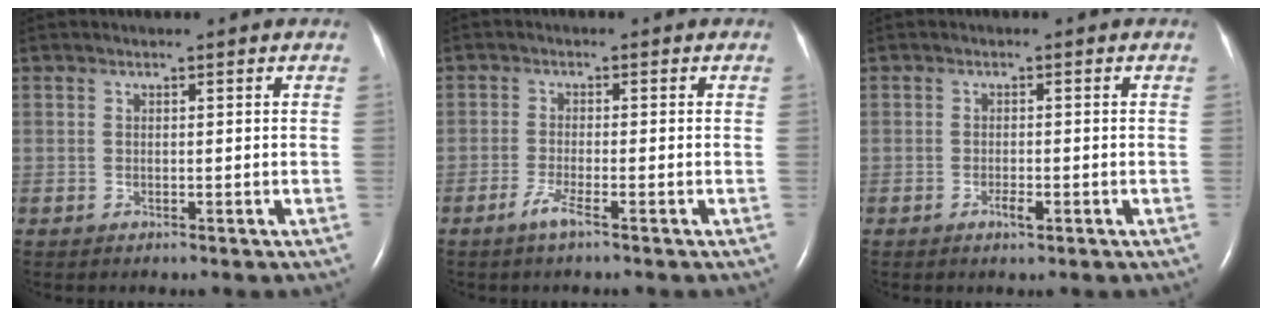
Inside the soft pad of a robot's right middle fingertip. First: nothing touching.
{"total": 2.5, "force": [-1.7, -0.2, 1.9], "torque": [-0.046, -0.006, -0.036]}
{"total": 1.5, "force": [-0.8, 0.4, 1.2], "torque": [-0.025, -0.001, -0.012]}